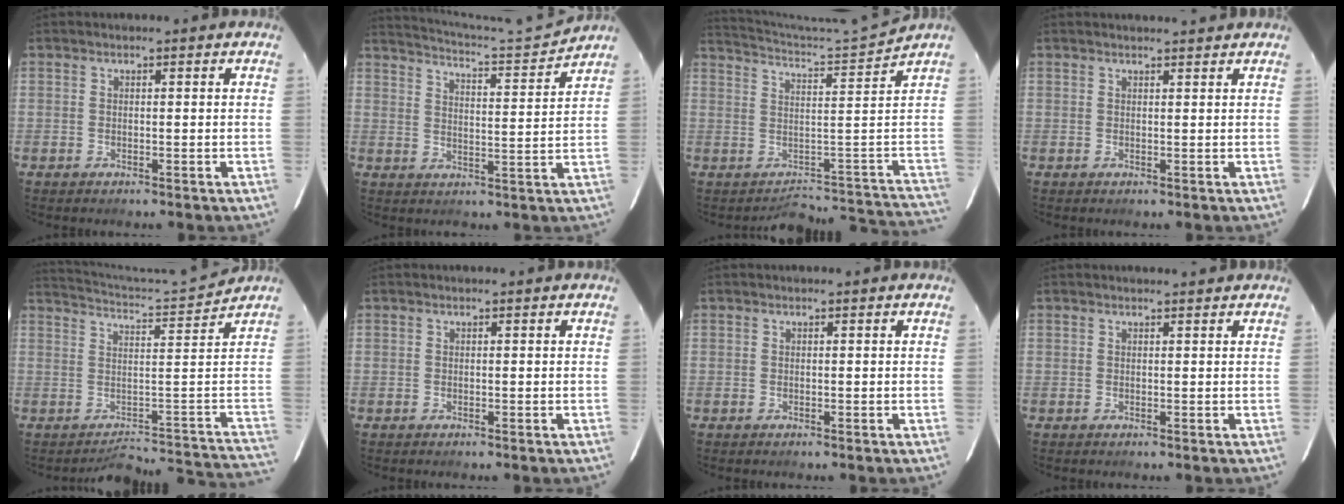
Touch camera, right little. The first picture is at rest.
{"total": 11.0, "force": [10.6, -2.4, 1.3], "torque": [-0.037, -0.033, 0.160]}
{"total": 8.3, "force": [-3.8, -3.4, 6.6], "torque": [-0.078, 0.061, -0.031]}
{"total": 3.9, "force": [3.8, 0.2, 0.9], "torque": [-0.015, 0.017, 0.045]}
{"total": 9.1, "force": [-4.9, -3.3, 7.0], "torque": [-0.082, 0.079, -0.053]}
{"total": 0.0}
{"total": 0.0}
{"total": 2.1, "force": [2.0, 0.1, 0.4], "torque": [-0.009, 0.012, 0.025]}